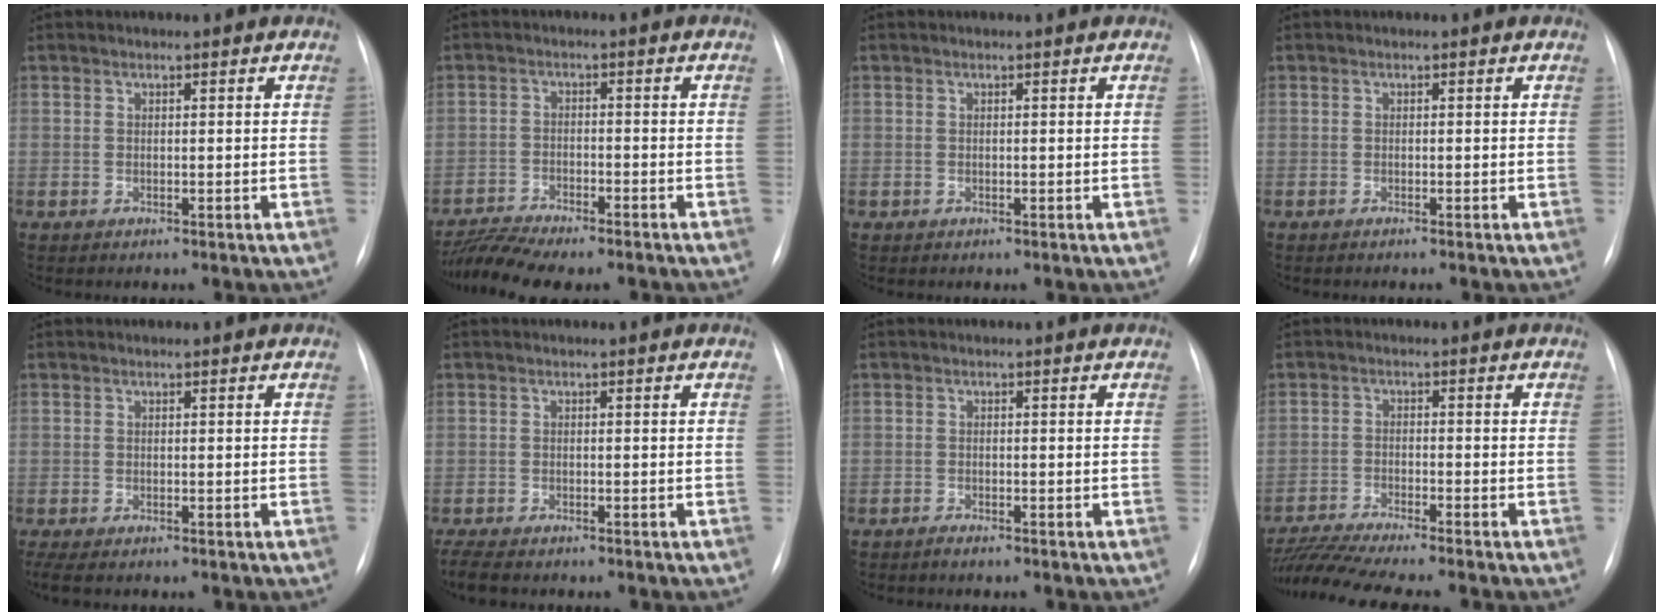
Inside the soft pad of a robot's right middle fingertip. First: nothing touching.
{"total": 9.3, "force": [-8.4, 1.2, 3.8], "torque": [-0.062, -0.003, -0.133]}
{"total": 0.0}
{"total": 0.6, "force": [-0.5, -0.1, 0.3], "torque": [-0.007, -0.002, -0.007]}
{"total": 3.1, "force": [-2.1, 1.1, 1.9], "torque": [-0.035, -0.009, -0.031]}
{"total": 4.3, "force": [-3.5, 1.3, 2.2], "torque": [-0.046, -0.013, -0.056]}
{"total": 0.9, "force": [-0.8, 0.2, 0.4], "torque": [-0.010, -0.002, -0.012]}
{"total": 10.3, "force": [-9.2, -1.0, 4.4], "torque": [-0.072, -0.018, -0.154]}